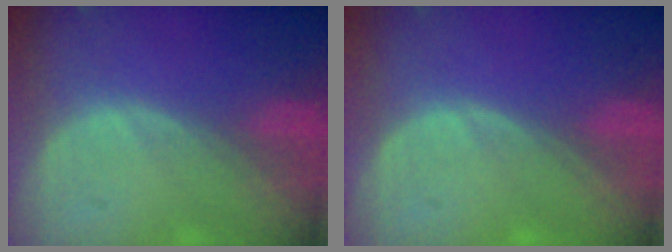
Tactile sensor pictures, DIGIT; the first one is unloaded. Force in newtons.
{"total": 0.0}